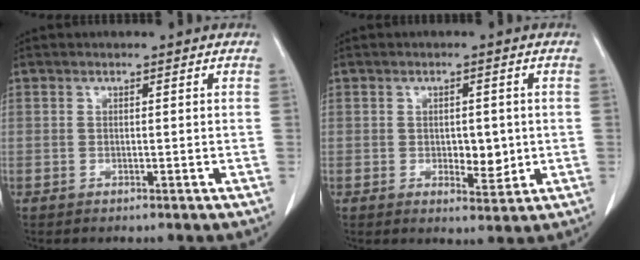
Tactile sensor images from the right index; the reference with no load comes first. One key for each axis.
{"total": 4.0, "fx": -0.3, "fy": 2.1, "fz": 3.4, "tx": -0.045, "ty": -0.004, "tz": 0.003}